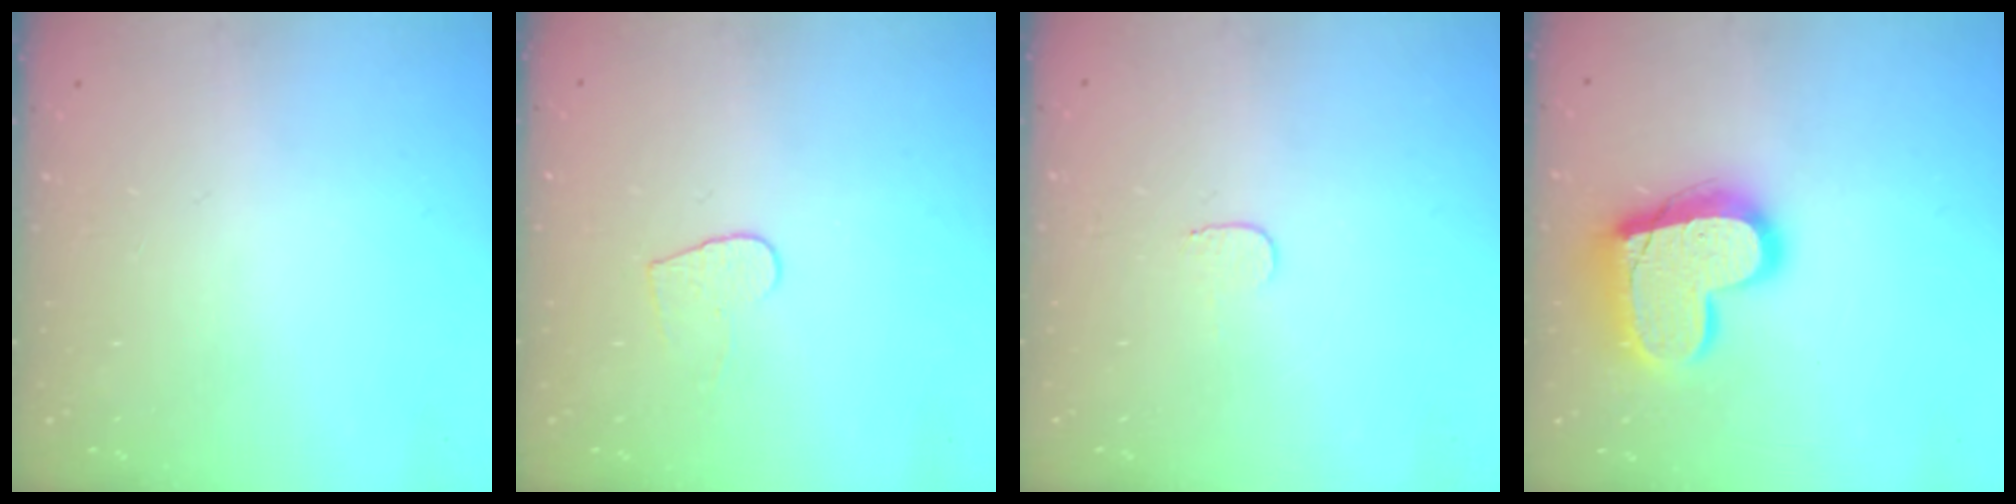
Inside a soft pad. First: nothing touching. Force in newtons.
{"total": 4.7, "press": 4.7, "slide": 0.4}
{"total": 3.2, "press": 3.2, "slide": 0.3}
{"total": 17.6, "press": 17.6, "slide": 1.2}